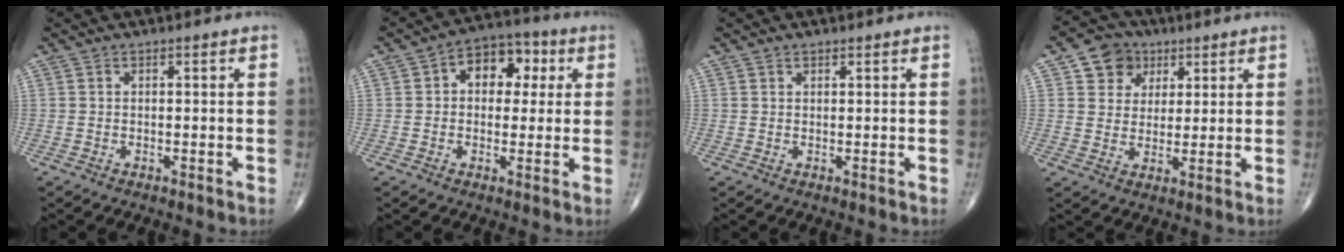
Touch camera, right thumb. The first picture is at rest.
{"total": 9.8, "force": [2.4, 6.8, 6.7], "torque": [-0.053, 0.019, 0.026]}
{"total": 0.8, "force": [0.6, 0.5, 0.1], "torque": [0.005, -0.004, 0.007]}
{"total": 7.9, "force": [3.6, 6.5, 2.6], "torque": [-0.008, -0.008, 0.056]}